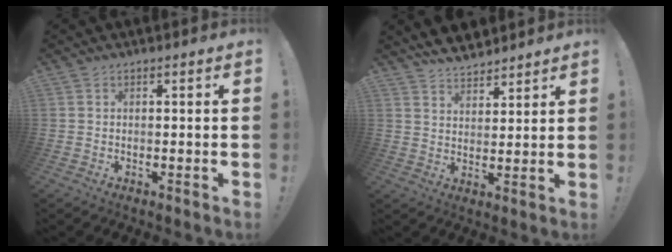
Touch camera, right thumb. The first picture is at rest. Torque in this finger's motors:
{"motor_torque": [0.36, 0.24, 0.16, -0.12, 0.00]}